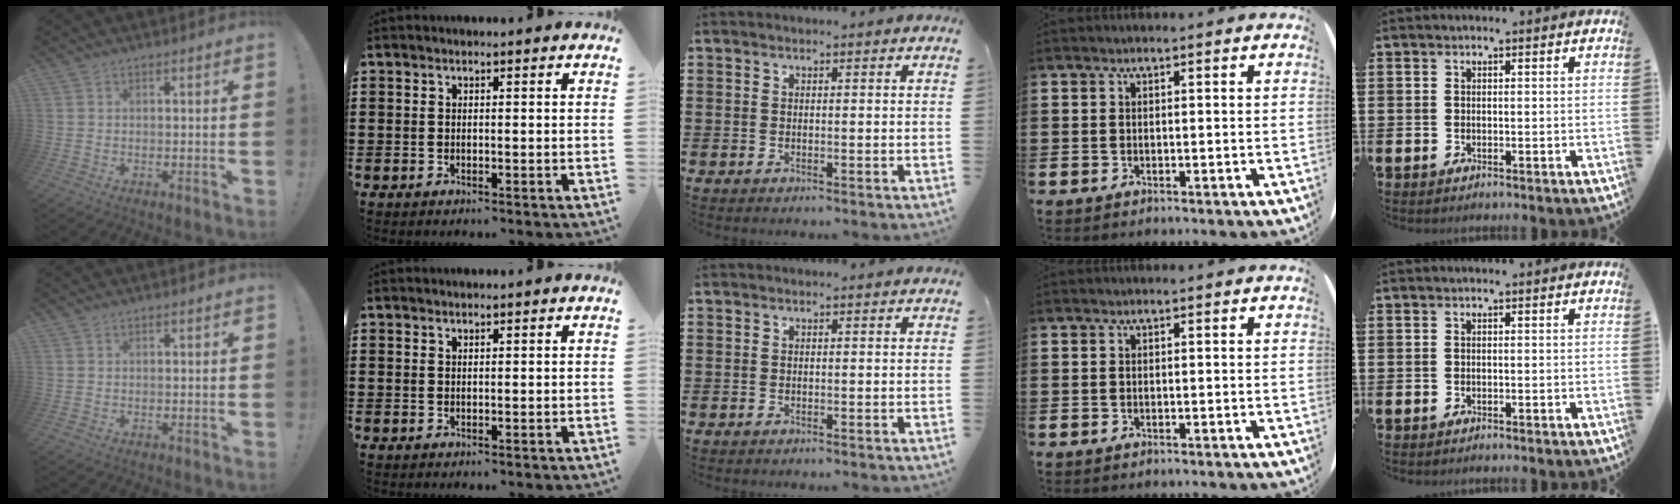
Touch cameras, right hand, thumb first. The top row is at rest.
{"index": {"total": 0.5, "force": [0.4, 0.2, 0.1], "torque": [-0.003, 0.002, 0.009]}}